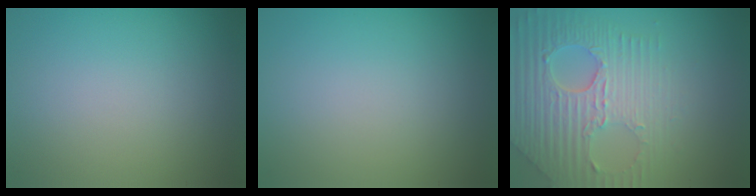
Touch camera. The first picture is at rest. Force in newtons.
{"total": 0.0}
{"total": 7.8, "press": 5.6, "slide": 5.4}